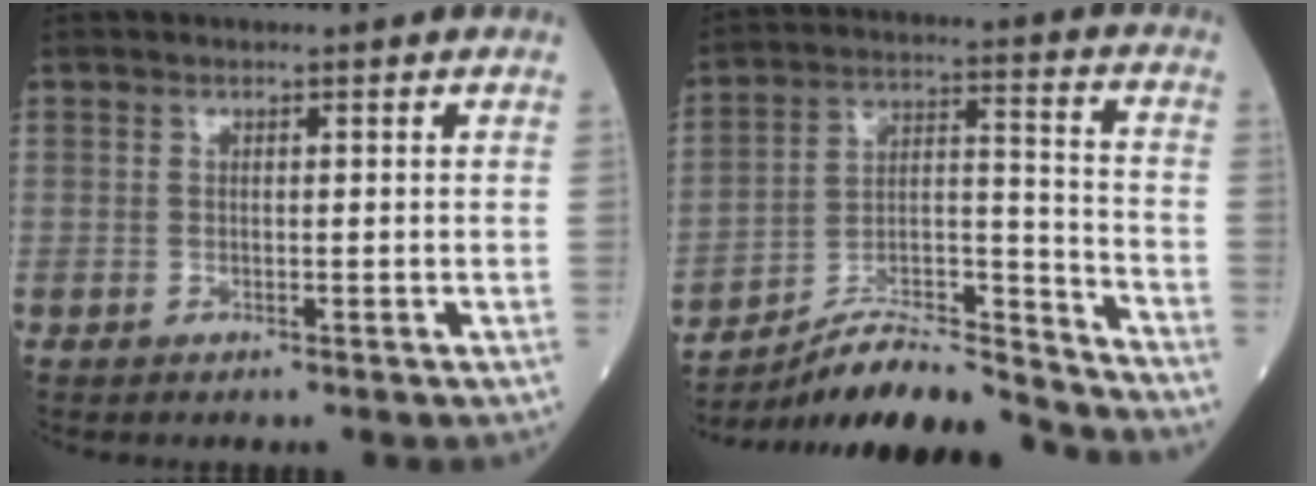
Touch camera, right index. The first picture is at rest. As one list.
[{"total": 16.5, "force": [-15.9, 0.6, 4.7], "torque": [-0.081, 0.033, -0.266]}]